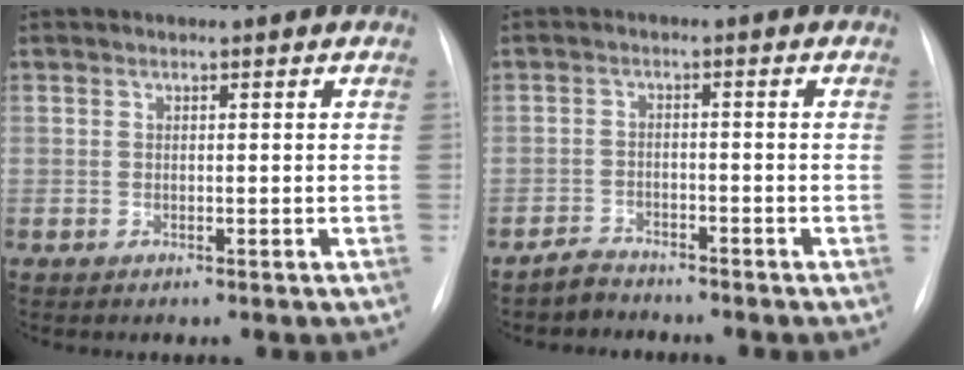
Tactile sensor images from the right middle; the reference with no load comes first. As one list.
[{"total": 2.7, "force": [-2.6, 0.8, -0.4], "torque": [0.003, -0.004, -0.048]}]